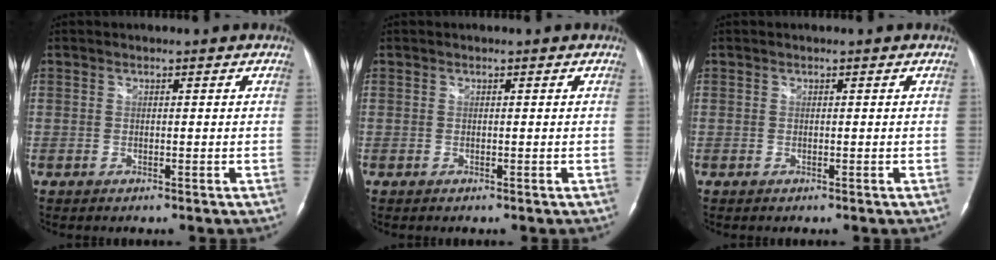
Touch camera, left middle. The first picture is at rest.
{"total": 0.0}
{"total": 0.0}